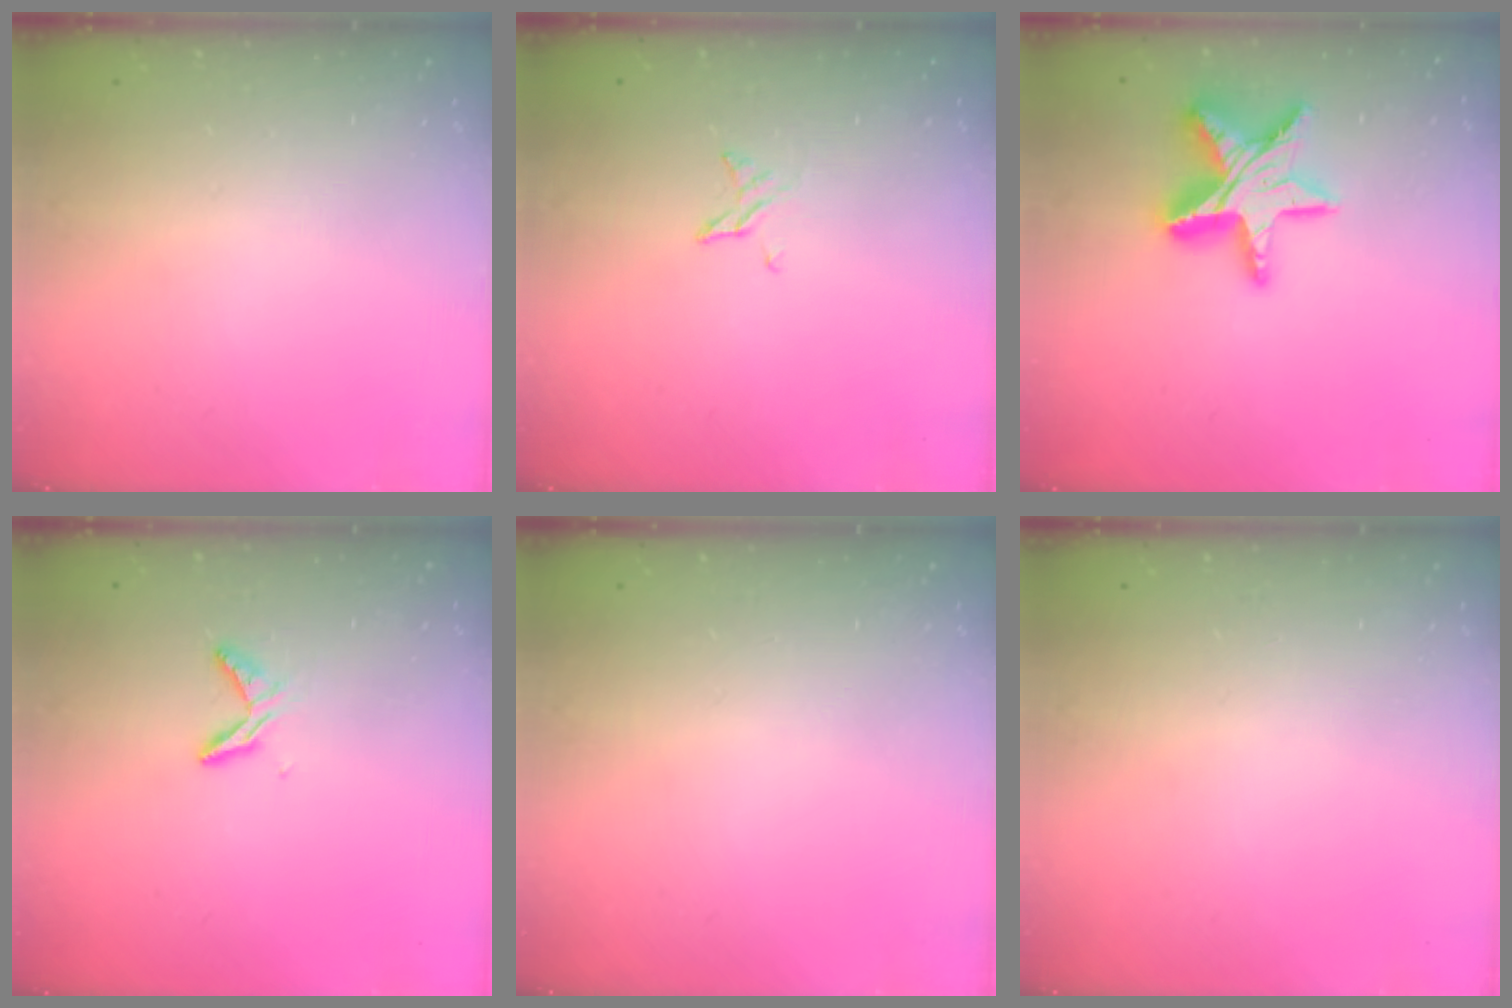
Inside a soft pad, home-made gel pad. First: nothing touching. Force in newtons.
{"total": 3.0, "press": 3.0, "slide": 0.3}
{"total": 16.6, "press": 16.5, "slide": 1.5}
{"total": 6.6, "press": 6.6, "slide": 0.5}
{"total": 0.0}
{"total": 0.0}